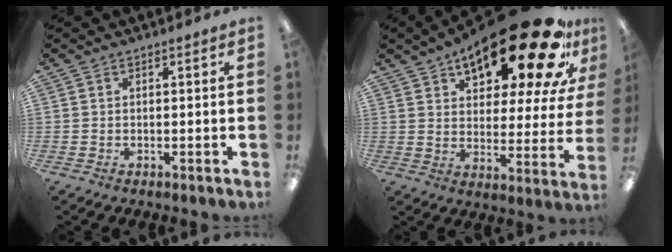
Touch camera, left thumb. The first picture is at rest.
{"total": 25.8, "force": [17.9, 8.2, 16.6], "torque": [-0.245, -0.117, 0.285]}